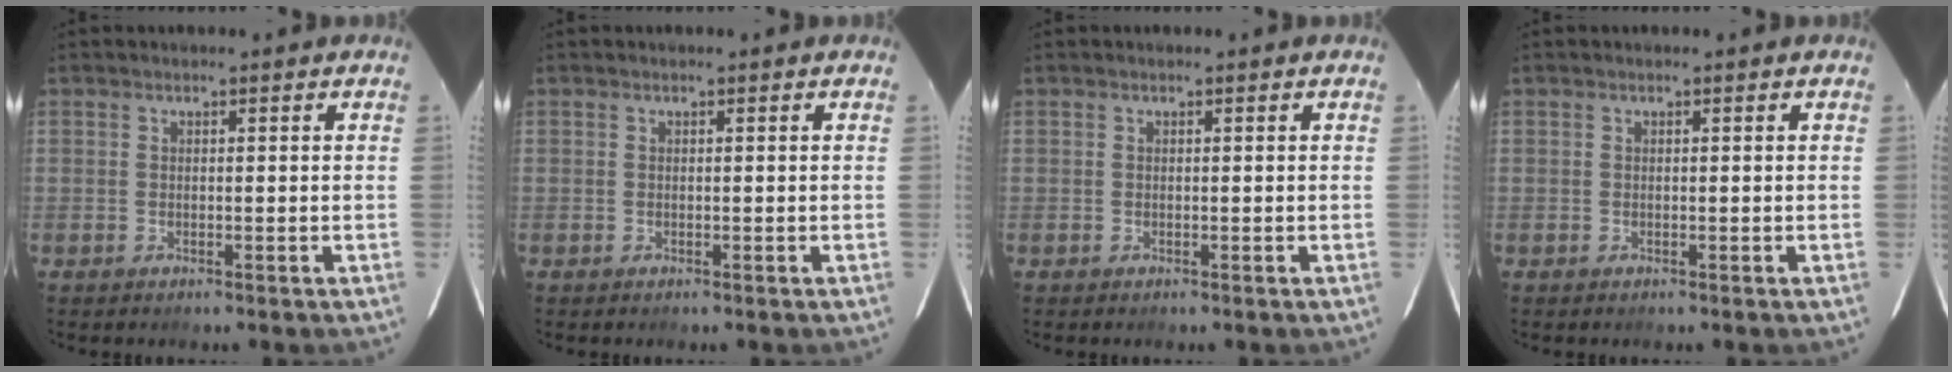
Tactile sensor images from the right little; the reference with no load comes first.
{"total": 0.0}
{"total": 0.0}
{"total": 0.0}